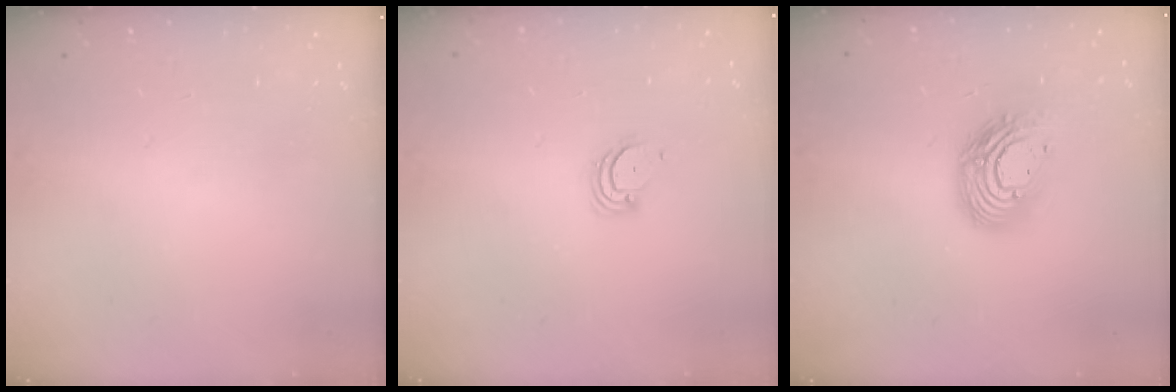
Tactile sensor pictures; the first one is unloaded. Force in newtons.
{"total": 3.3, "press": 3.3, "slide": 0.3}
{"total": 13.4, "press": 13.4, "slide": 1.0}